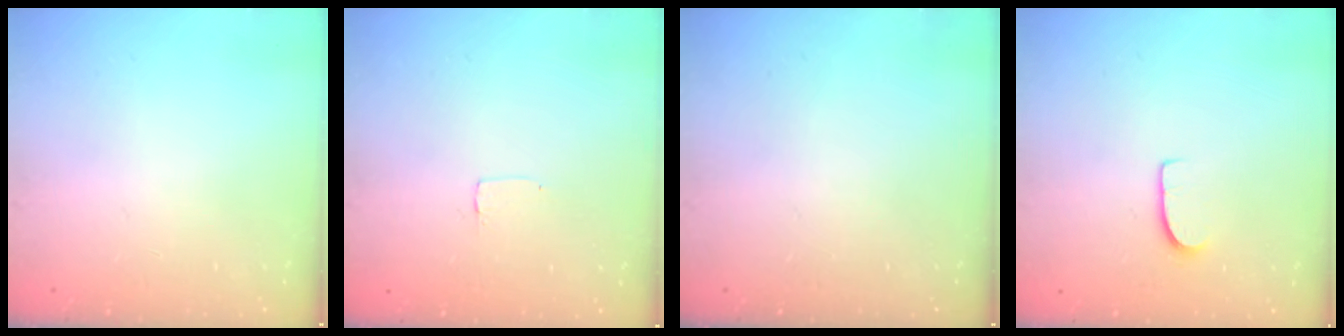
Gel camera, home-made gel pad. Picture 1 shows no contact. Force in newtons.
{"total": 2.6, "press": 2.6, "slide": 0.2}
{"total": 0.0}
{"total": 6.7, "press": 6.7, "slide": 0.3}